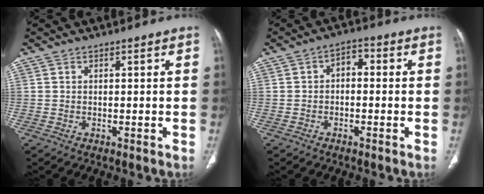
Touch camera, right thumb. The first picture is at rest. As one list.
[{"total": 3.3, "force": [-0.4, 2.2, 2.4], "torque": [-0.021, 0.018, -0.020]}]